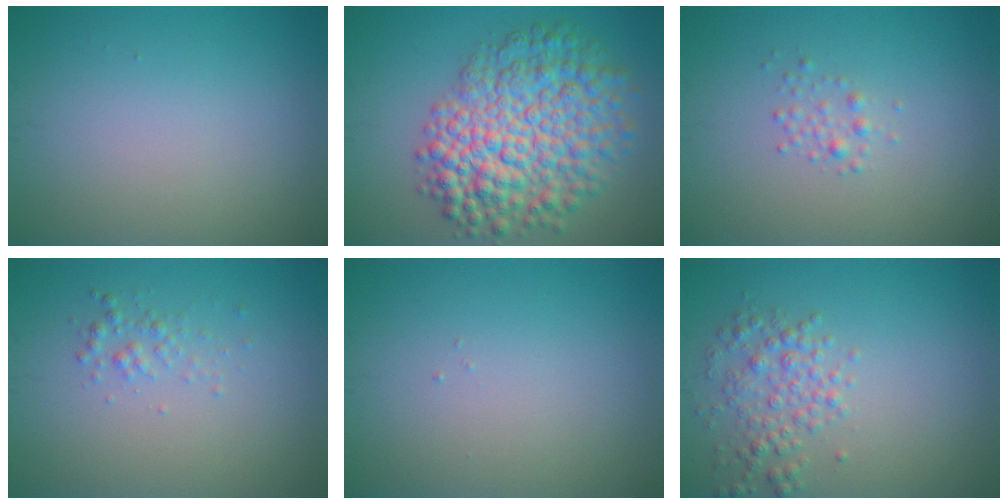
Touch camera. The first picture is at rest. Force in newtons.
{"total": 9.7, "press": 9.7, "slide": 0.3}
{"total": 1.2, "press": 1.2, "slide": 0.0}
{"total": 1.2, "press": 1.2, "slide": 0.1}
{"total": 0.0}
{"total": 2.8, "press": 2.8, "slide": 0.1}